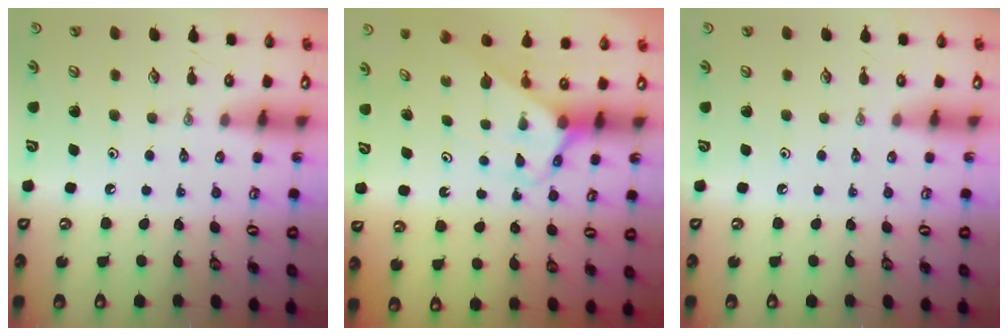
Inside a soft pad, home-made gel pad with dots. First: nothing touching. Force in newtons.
{"total": 2.9, "press": 2.9, "slide": 0.2}
{"total": 0.0}